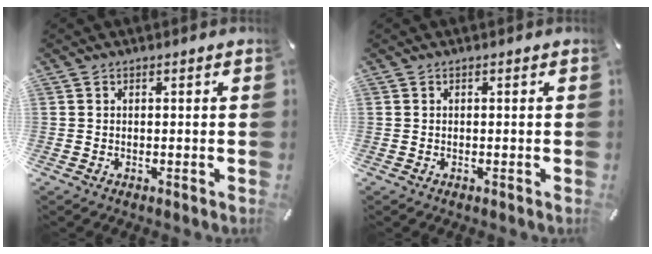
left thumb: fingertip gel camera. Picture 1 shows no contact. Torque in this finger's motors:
{"motor_torque": [0.04, 0.04, 0.03, -0.02, 0.02]}